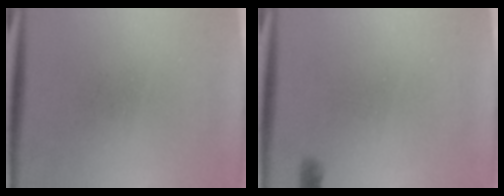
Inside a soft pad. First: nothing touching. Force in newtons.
{"total": 0.7}